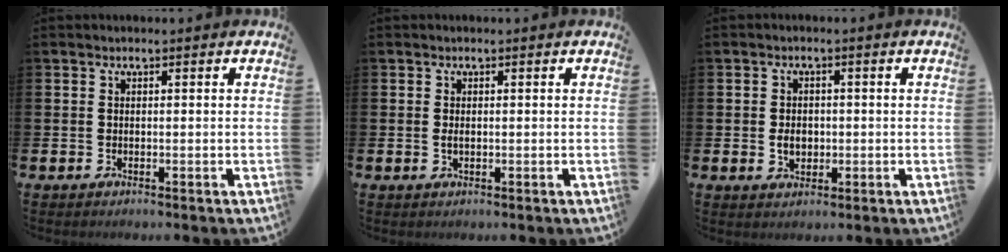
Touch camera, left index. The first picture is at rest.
{"total": 0.8, "force": [0.0, 0.4, 0.7], "torque": [-0.013, 0.004, -0.002]}
{"total": 2.6, "force": [-0.2, 2.0, 1.7], "torque": [-0.019, -0.001, -0.011]}